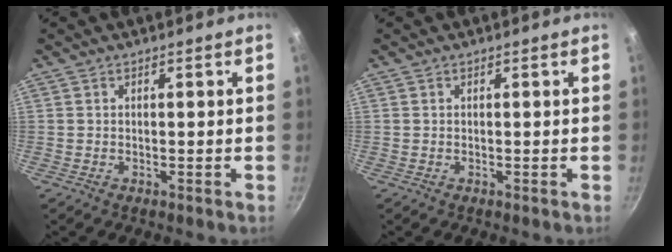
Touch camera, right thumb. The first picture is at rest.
{"total": 0.0}